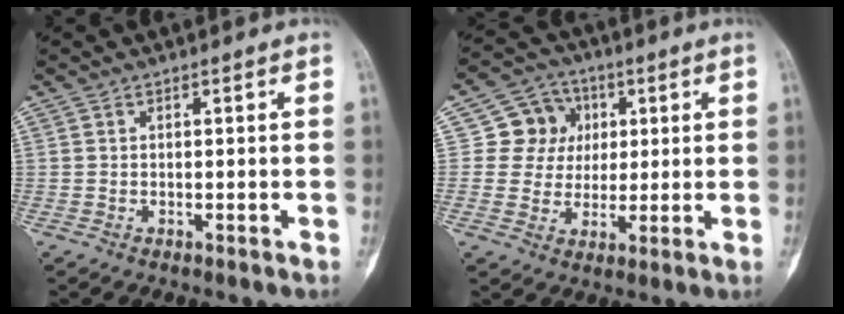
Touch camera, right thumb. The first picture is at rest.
{"total": 9.0, "force": [2.2, 8.3, 2.4], "torque": [0.008, 0.004, 0.033]}